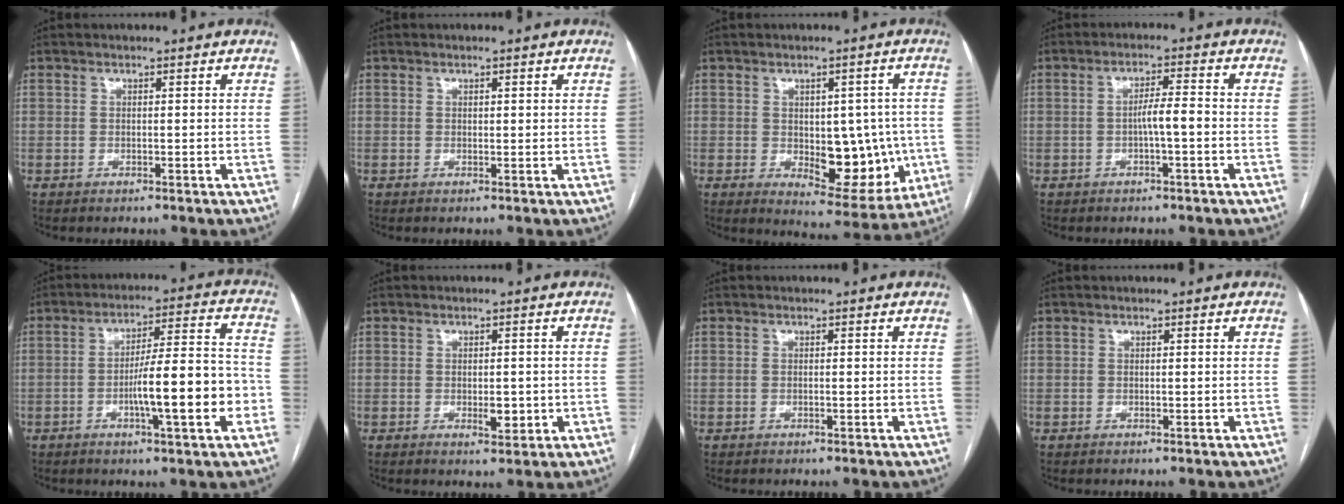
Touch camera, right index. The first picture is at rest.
{"total": 0.7, "force": [0.4, 0.2, 0.6], "torque": [-0.012, 0.001, 0.005]}
{"total": 11.7, "force": [-1.4, 5.9, 10.0], "torque": [-0.112, 0.004, 0.001]}
{"total": 3.7, "force": [-0.9, 0.2, 3.6], "torque": [-0.058, 0.008, -0.014]}
{"total": 13.0, "force": [-3.6, 1.4, 12.4], "torque": [-0.193, 0.013, -0.055]}
{"total": 3.1, "force": [-0.6, 1.5, 2.7], "torque": [-0.038, -0.002, -0.003]}
{"total": 0.0}
{"total": 0.0}